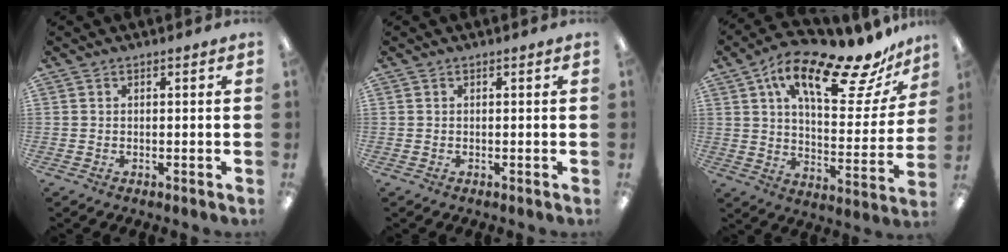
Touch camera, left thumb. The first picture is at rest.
{"total": 0.0}
{"total": 21.3, "force": [13.8, 7.3, 14.5], "torque": [-0.228, -0.074, 0.224]}